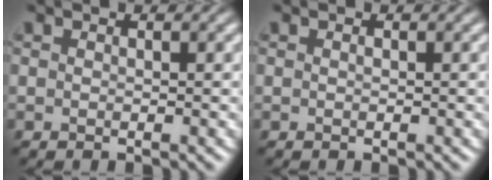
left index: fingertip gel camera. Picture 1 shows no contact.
{"total": 0.0}